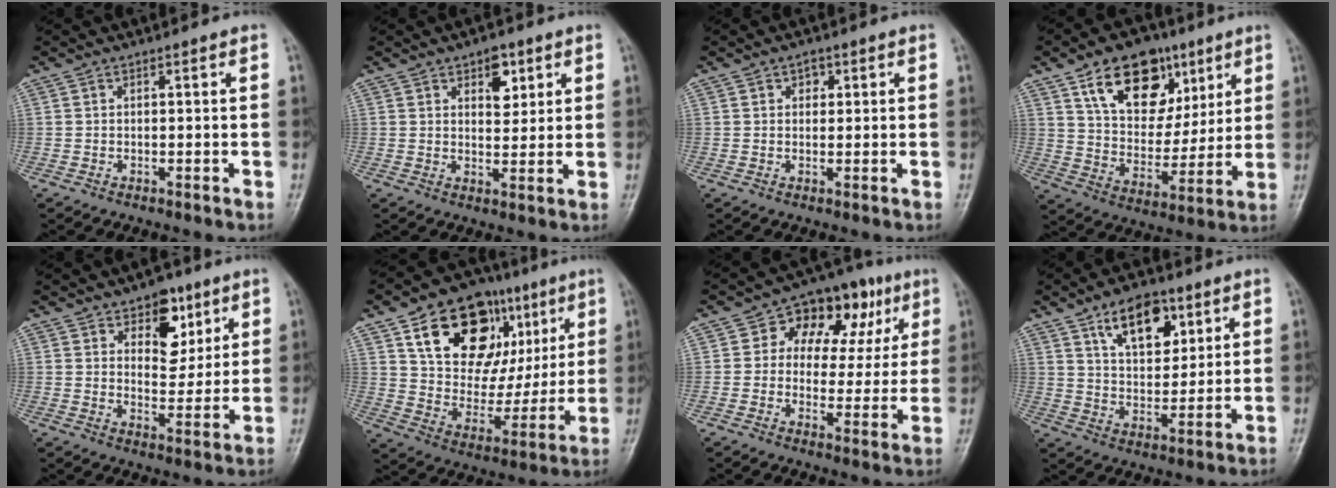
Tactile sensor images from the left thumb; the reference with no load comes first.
{"total": 5.4, "force": [2.7, 3.2, 3.4], "torque": [-0.022, -0.013, 0.037]}
{"total": 2.2, "force": [0.9, 1.6, 1.1], "torque": [-0.003, 0.000, 0.009]}
{"total": 17.7, "force": [9.3, 11.4, 9.9], "torque": [-0.112, -0.034, 0.163]}
{"total": 9.3, "force": [4.9, 5.8, 5.4], "torque": [-0.037, -0.025, 0.073]}
{"total": 24.2, "force": [10.5, 15.3, 15.5], "torque": [-0.184, -0.013, 0.177]}
{"total": 15.0, "force": [5.3, 9.9, 9.9], "torque": [-0.078, 0.014, 0.073]}
{"total": 12.1, "force": [6.4, 6.8, 7.8], "torque": [-0.091, -0.034, 0.110]}